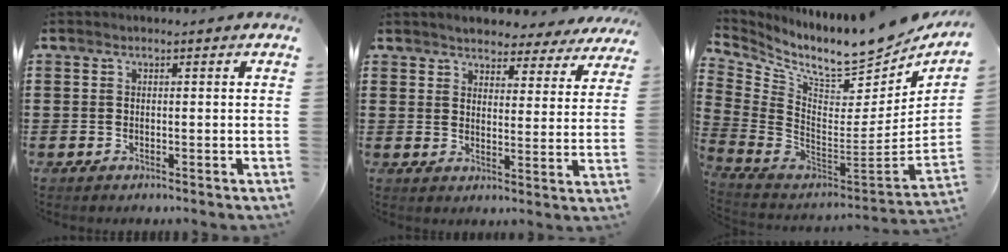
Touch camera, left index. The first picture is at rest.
{"total": 3.9, "force": [3.9, 0.2, 0.1], "torque": [-0.022, -0.021, 0.068]}
{"total": 9.5, "force": [7.7, 1.1, 5.4], "torque": [-0.123, -0.076, 0.124]}